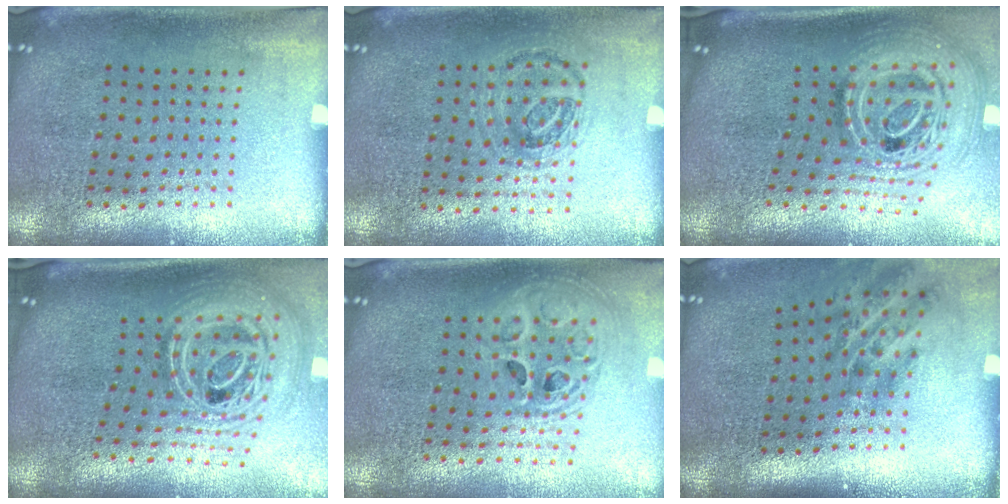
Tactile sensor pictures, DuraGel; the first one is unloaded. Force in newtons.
{"total": 0.9, "press": 0.9, "slide": 0.1}
{"total": 2.9, "press": 1.9, "slide": 2.1}
{"total": 2.9, "press": 2.0, "slide": 2.1}
{"total": 1.9, "press": 1.6, "slide": 1.1}
{"total": 1.9, "press": 1.2, "slide": 1.5}